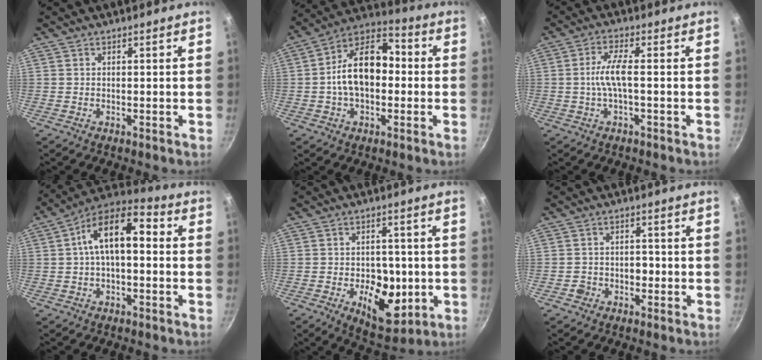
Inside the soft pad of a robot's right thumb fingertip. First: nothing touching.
{"total": 15.6, "force": [-0.4, 10.0, 11.9], "torque": [-0.165, 0.044, -0.028]}
{"total": 5.1, "force": [-0.7, 0.9, 5.0], "torque": [-0.113, 0.013, -0.018]}
{"total": 13.1, "force": [1.3, 6.6, 11.2], "torque": [-0.168, 0.042, 0.005]}
{"total": 12.3, "force": [-2.8, 7.8, 9.2], "torque": [-0.089, -0.003, -0.028]}
{"total": 2.8, "force": [-1.1, 2.4, 1.0], "torque": [0.004, 0.019, -0.016]}